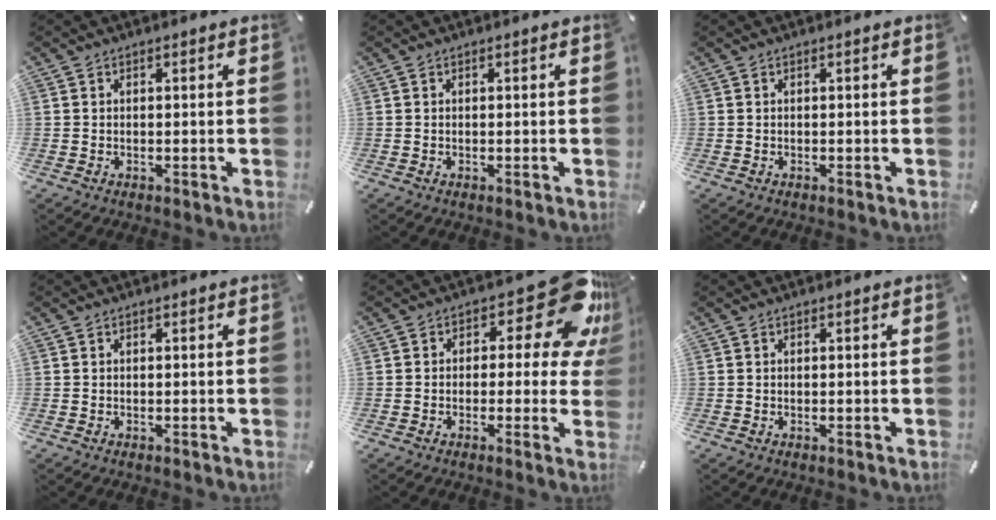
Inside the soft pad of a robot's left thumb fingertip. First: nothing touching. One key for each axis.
{"total": 0.0}
{"total": 0.0}
{"total": 0.0}
{"total": 16.2, "fx": 6.8, "fy": 7.8, "fz": 12.4, "tx": -0.154, "ty": -0.042, "tz": 0.112}
{"total": 0.0}